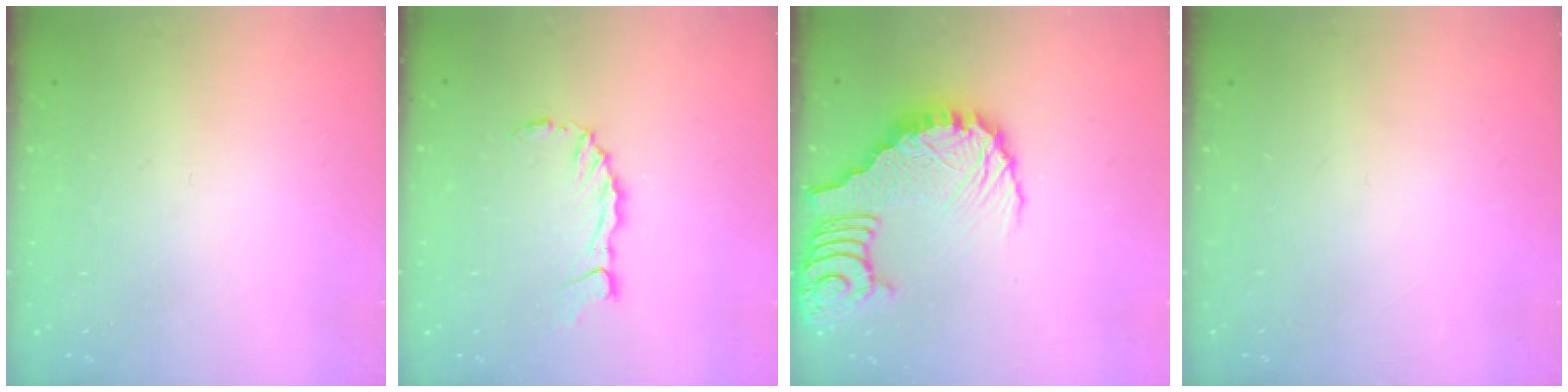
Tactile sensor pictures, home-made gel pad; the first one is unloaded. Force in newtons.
{"total": 3.8, "press": 3.8, "slide": 0.2}
{"total": 11.0, "press": 10.9, "slide": 1.7}
{"total": 0.0}